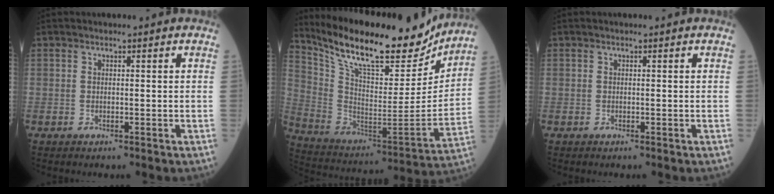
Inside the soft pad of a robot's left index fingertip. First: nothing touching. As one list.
[{"total": 23.0, "force": [19.5, 6.0, 10.5], "torque": [-0.195, -0.019, 0.312]}, {"total": 0.0}]